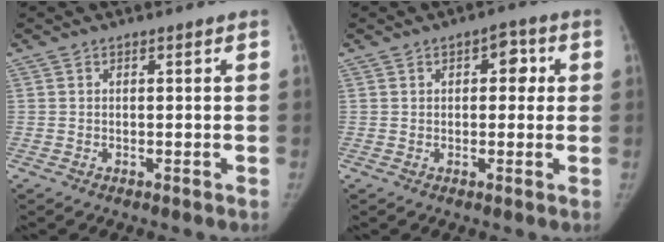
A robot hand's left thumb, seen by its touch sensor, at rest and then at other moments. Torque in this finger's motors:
{"motor_torque": [0.55, 0.14, -0.23, 0.00, 0.14]}